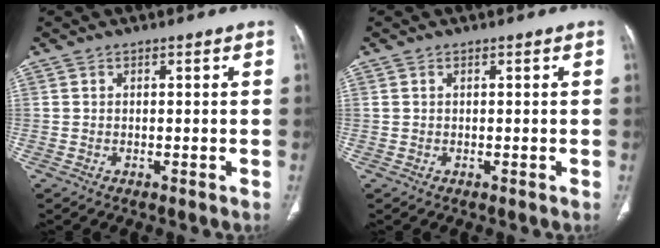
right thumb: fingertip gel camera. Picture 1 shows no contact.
{"total": 0.0}